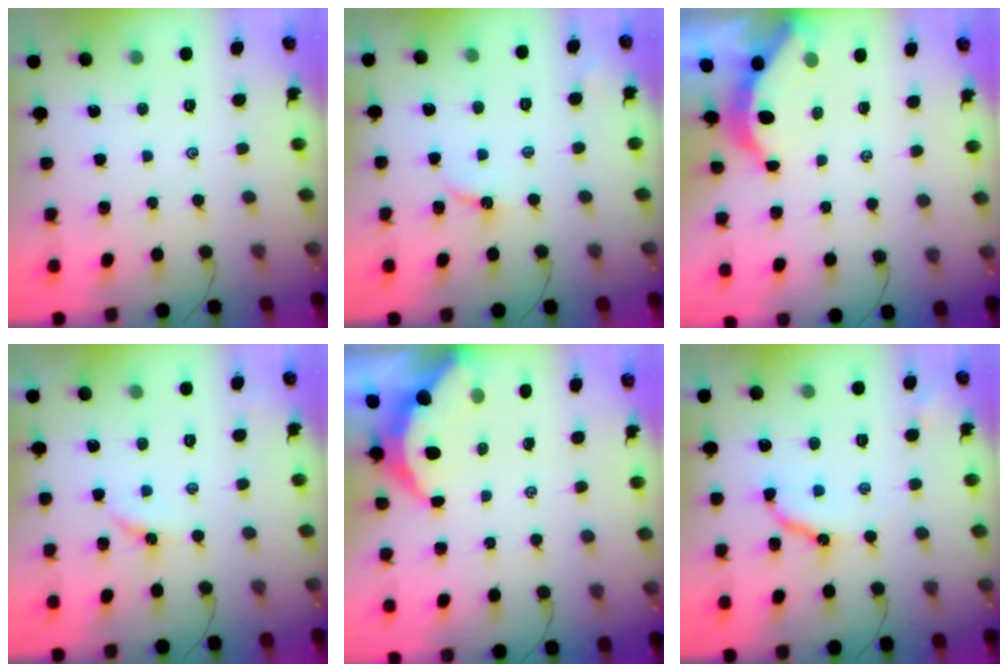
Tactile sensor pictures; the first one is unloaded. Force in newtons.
{"total": 2.8, "press": 2.8, "slide": 0.2}
{"total": 3.9, "press": 3.9, "slide": 0.4}
{"total": 3.8, "press": 3.7, "slide": 0.4}
{"total": 4.8, "press": 4.8, "slide": 0.6}
{"total": 8.9, "press": 8.9, "slide": 0.7}